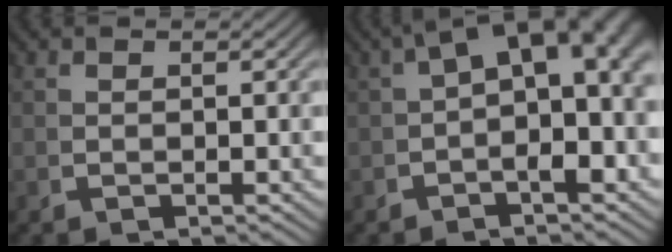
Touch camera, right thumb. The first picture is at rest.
{"total": 8.5, "force": [1.9, 4.0, 7.2], "torque": [-0.083, 0.013, 0.023]}